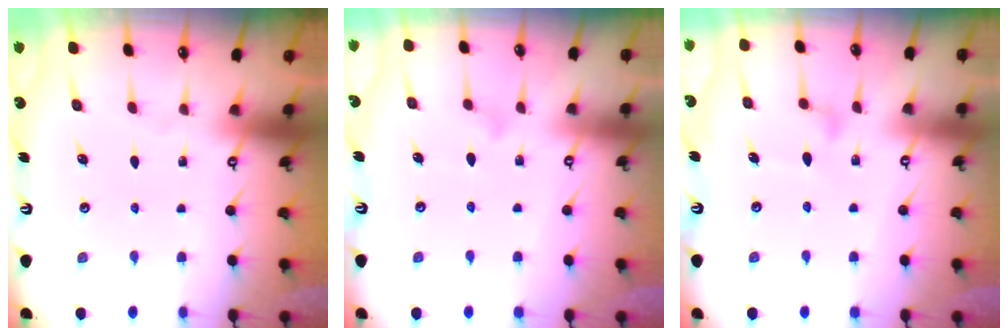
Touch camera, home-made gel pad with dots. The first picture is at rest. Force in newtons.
{"total": 8.1, "press": 8.1, "slide": 0.5}
{"total": 11.5, "press": 11.5, "slide": 0.3}